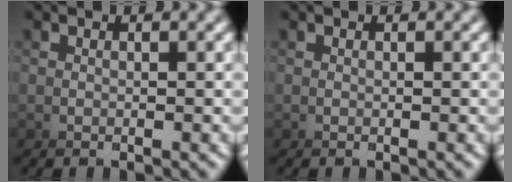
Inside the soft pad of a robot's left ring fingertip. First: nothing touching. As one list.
[{"total": 0.0}]